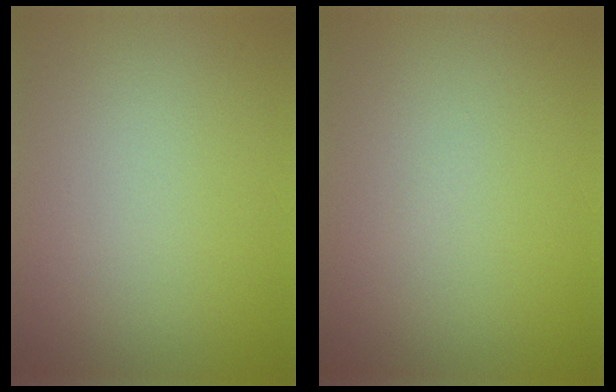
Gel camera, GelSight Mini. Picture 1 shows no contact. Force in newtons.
{"total": 0.0}